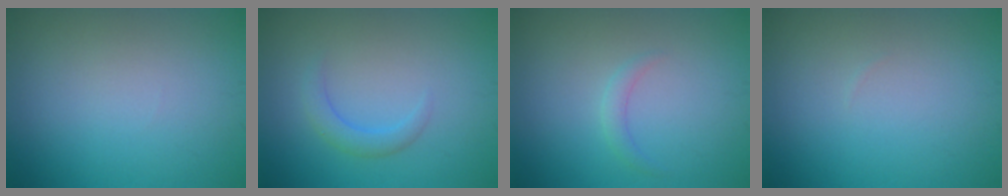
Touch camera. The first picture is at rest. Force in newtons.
{"total": 1.8, "press": 1.8, "slide": 0.2}
{"total": 1.1, "press": 1.1, "slide": 0.0}
{"total": 0.0}